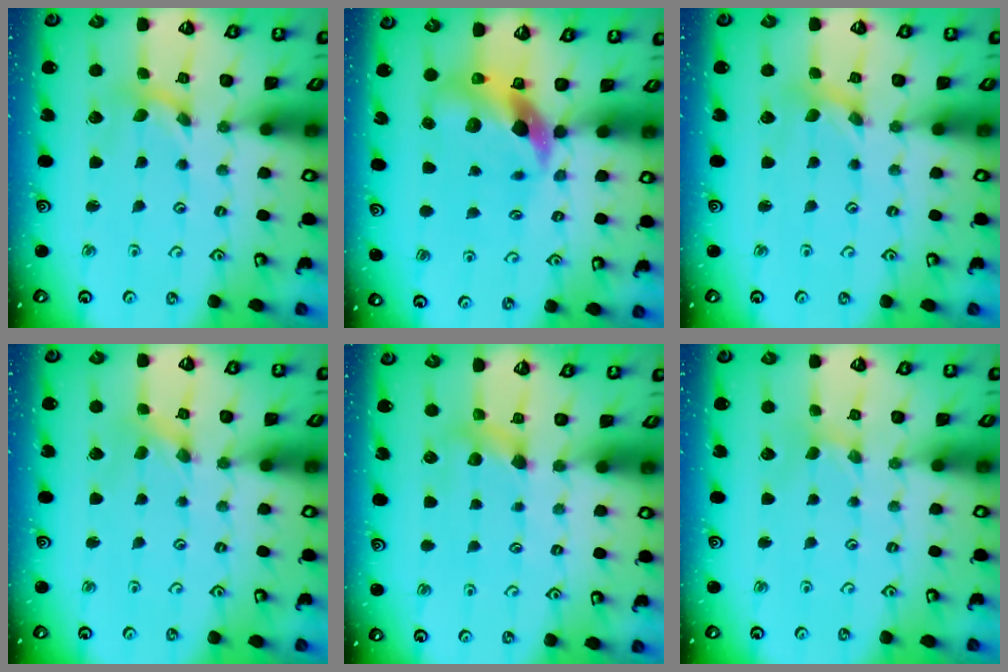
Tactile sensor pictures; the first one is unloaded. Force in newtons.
{"total": 10.1, "press": 9.9, "slide": 1.6}
{"total": 1.0, "press": 1.0, "slide": 0.2}
{"total": 0.0}
{"total": 4.1, "press": 4.0, "slide": 0.9}
{"total": 0.0}